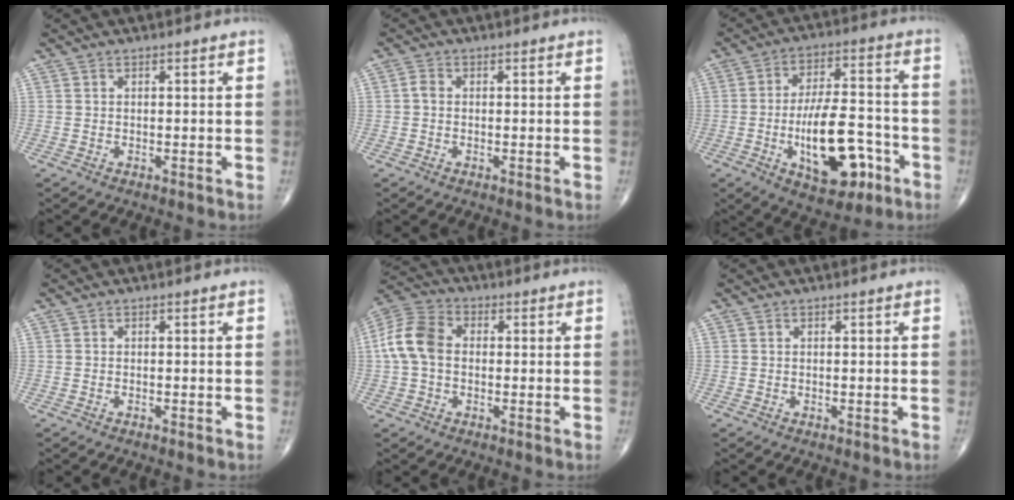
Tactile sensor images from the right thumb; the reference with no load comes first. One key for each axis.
{"total": 1.4, "fx": 0.0, "fy": 1.0, "fz": 0.9, "tx": -0.015, "ty": 0.004, "tz": -0.003}
{"total": 16.9, "fx": -5.7, "fy": 7.7, "fz": 13.9, "tx": -0.205, "ty": 0.030, "tz": -0.081}
{"total": 0.0}
{"total": 9.3, "fx": 0.2, "fy": 6.5, "fz": 6.6, "tx": -0.139, "ty": 0.028, "tz": -0.007}
{"total": 0.0}